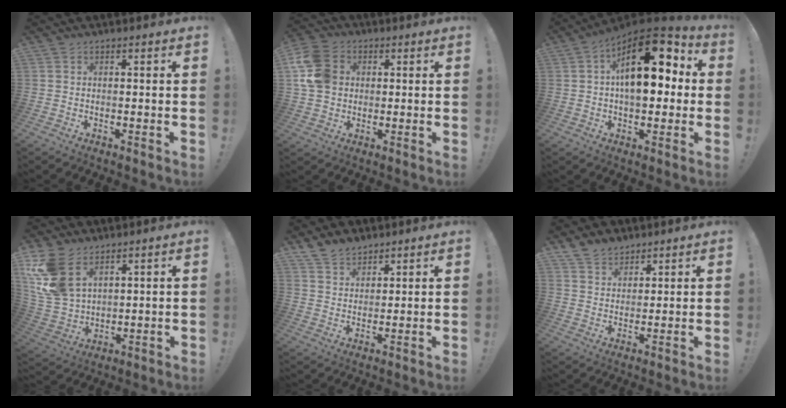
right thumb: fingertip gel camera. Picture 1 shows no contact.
{"total": 12.2, "force": [2.0, 10.0, 6.6], "torque": [-0.128, 0.008, 0.047]}
{"total": 20.2, "force": [4.1, 11.0, 16.5], "torque": [-0.234, -0.004, 0.067]}
{"total": 14.1, "force": [7.5, 9.0, 7.8], "torque": [-0.168, -0.038, 0.149]}
{"total": 6.9, "force": [5.9, 3.4, 1.5], "torque": [-0.035, -0.037, 0.115]}
{"total": 6.6, "force": [5.5, 3.5, 1.2], "torque": [-0.028, -0.034, 0.108]}